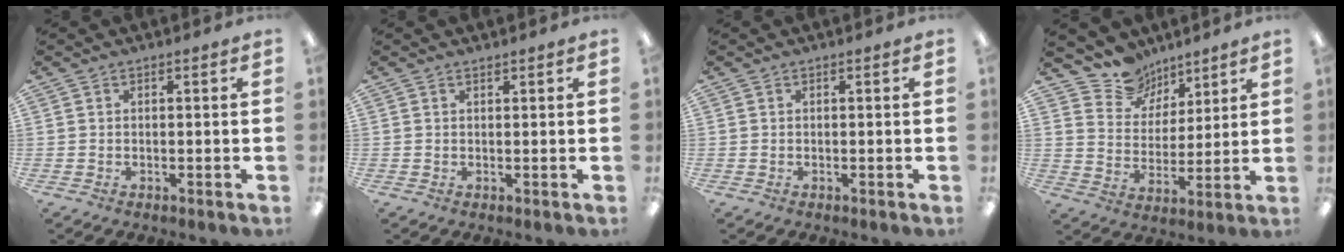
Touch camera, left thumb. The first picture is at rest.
{"total": 0.7, "force": [0.7, 0.2, 0.1], "torque": [-0.003, 0.000, 0.013]}
{"total": 0.0}
{"total": 11.6, "force": [9.4, 6.8, 1.0], "torque": [-0.032, -0.078, 0.182]}